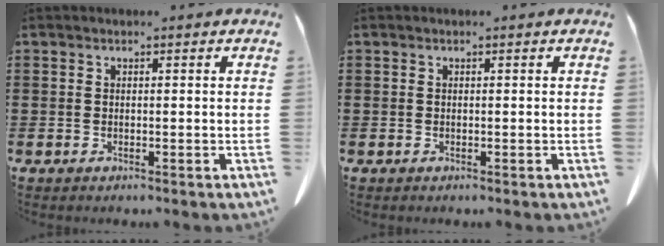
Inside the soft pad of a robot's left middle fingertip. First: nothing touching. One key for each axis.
{"total": 0.0}